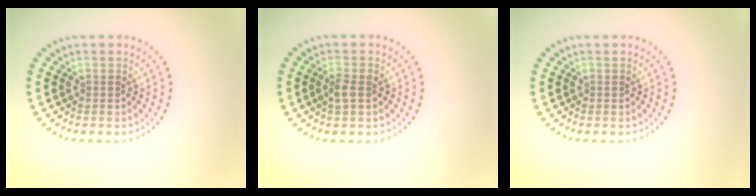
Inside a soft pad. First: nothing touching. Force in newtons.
{"total": 1.5, "press": 1.5, "slide": 0.3}
{"total": 0.0}